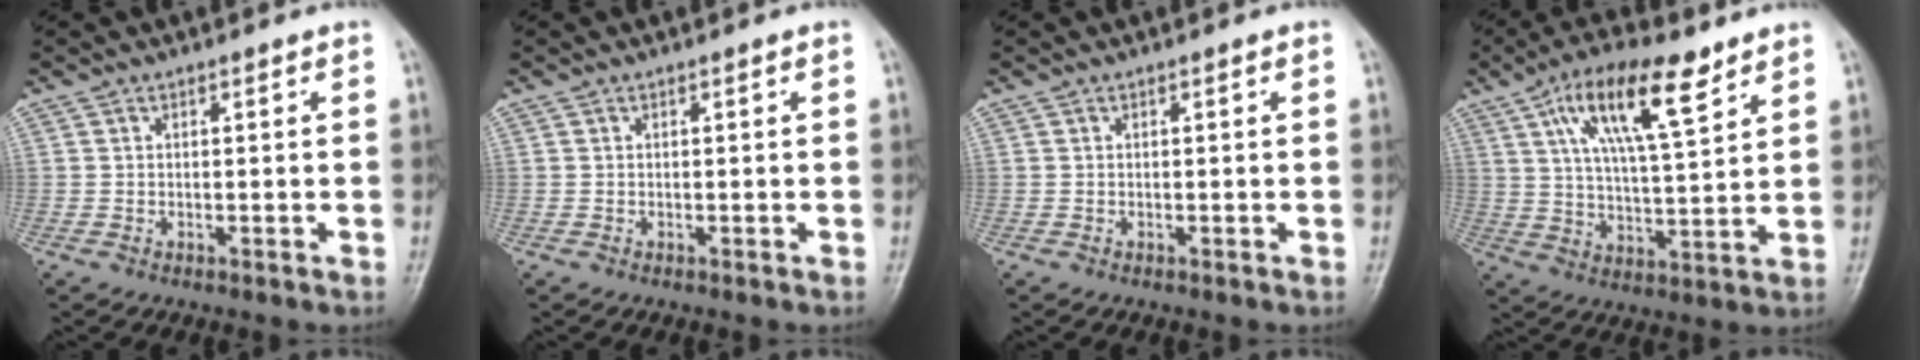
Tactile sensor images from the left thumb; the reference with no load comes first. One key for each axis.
{"total": 0.0}
{"total": 0.0}
{"total": 15.2, "fx": 8.0, "fy": 5.0, "fz": 11.9, "tx": -0.189, "ty": -0.020, "tz": 0.141}